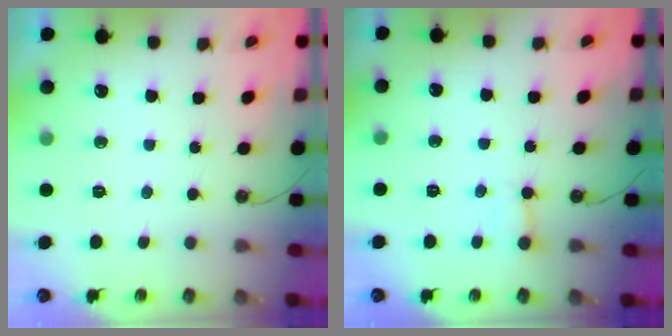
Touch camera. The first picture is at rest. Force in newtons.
{"total": 3.0, "press": 3.0, "slide": 0.3}